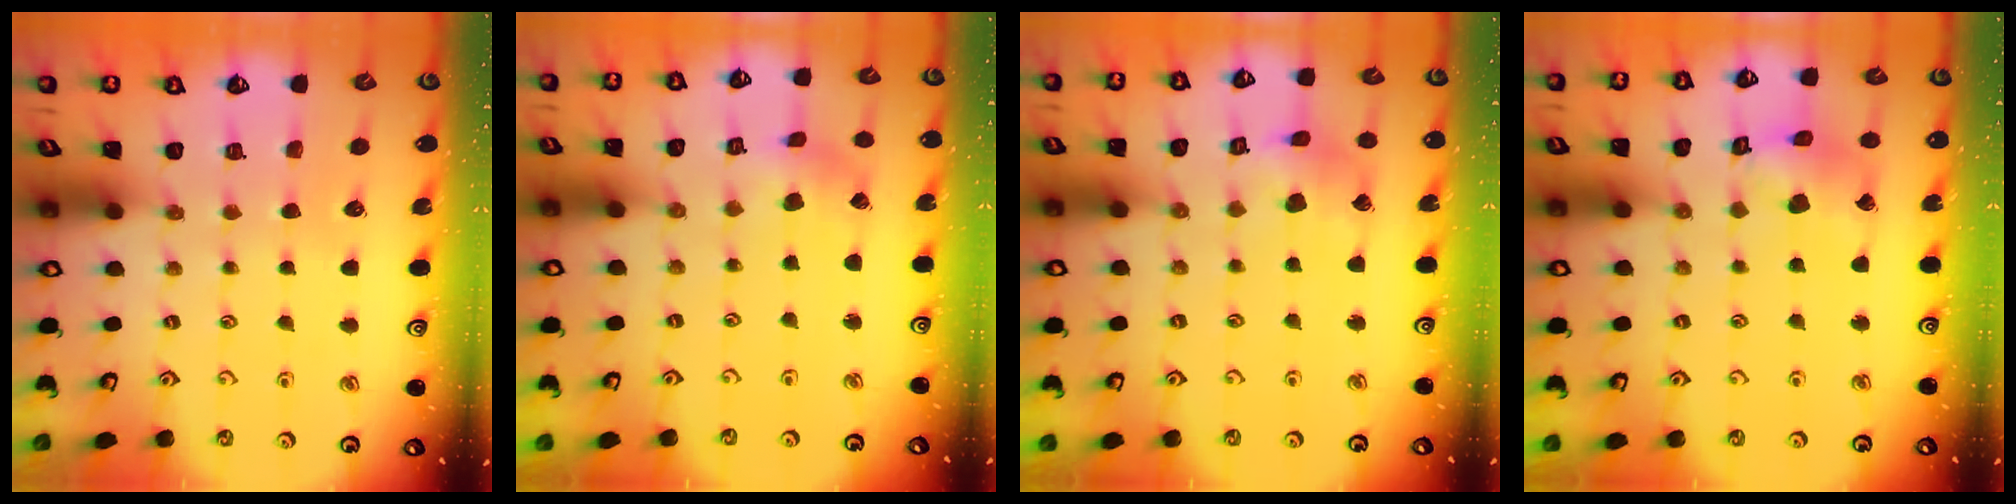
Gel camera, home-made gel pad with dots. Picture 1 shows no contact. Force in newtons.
{"total": 1.1, "press": 1.1, "slide": 0.3}
{"total": 8.7, "press": 8.6, "slide": 1.1}
{"total": 9.7, "press": 9.7, "slide": 1.1}